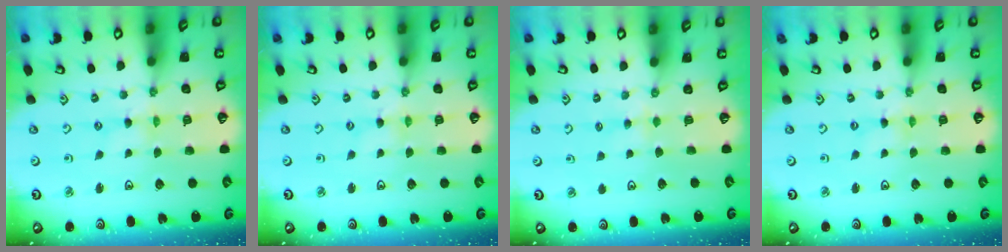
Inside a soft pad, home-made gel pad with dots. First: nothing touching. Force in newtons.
{"total": 0.8, "press": 0.8, "slide": 0.1}
{"total": 2.7, "press": 2.6, "slide": 0.4}
{"total": 0.0}